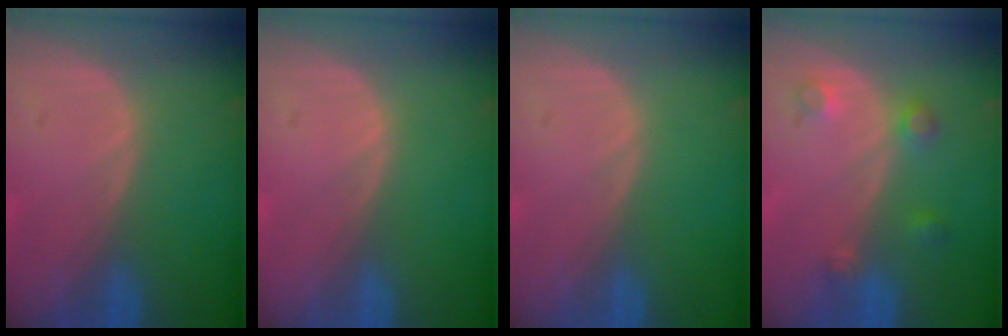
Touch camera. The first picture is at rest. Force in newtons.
{"total": 0.0}
{"total": 0.0}
{"total": 3.4, "press": 3.1, "slide": 1.5}